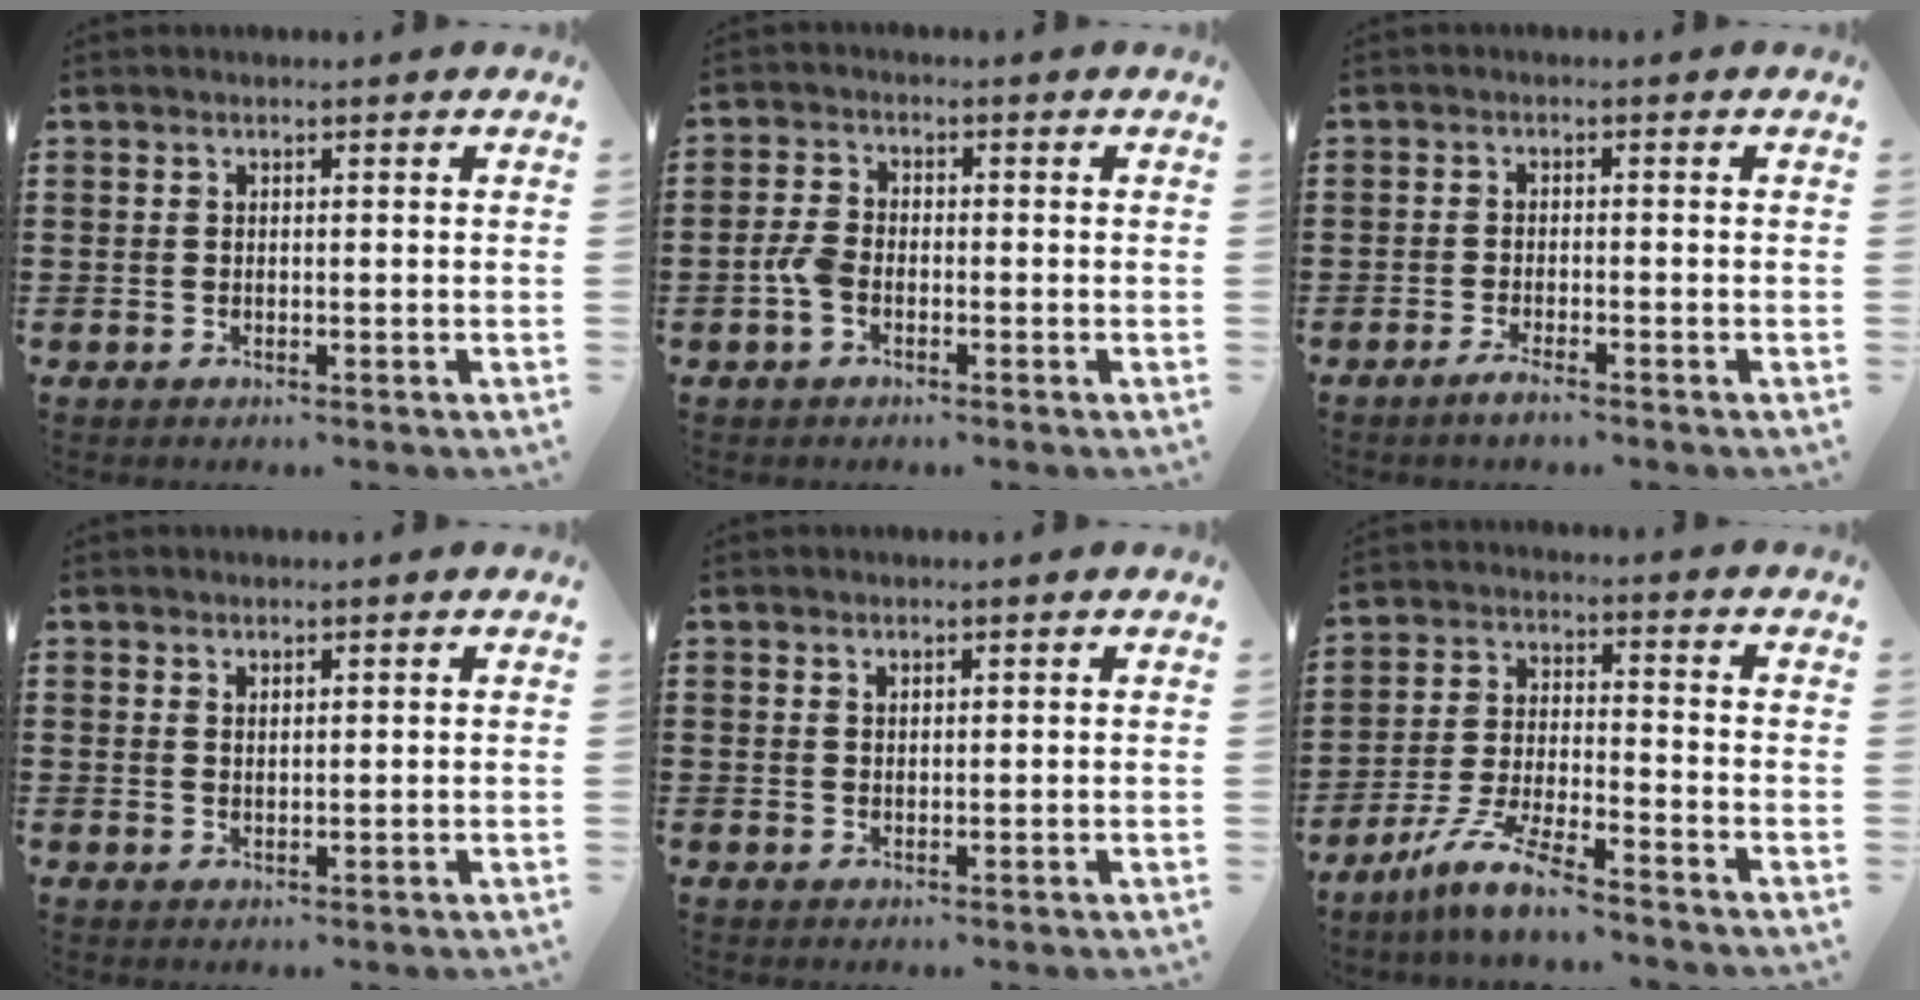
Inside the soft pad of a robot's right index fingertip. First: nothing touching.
{"total": 3.3, "force": [-1.2, 1.9, 2.4], "torque": [-0.064, -0.003, -0.026]}
{"total": 1.9, "force": [-1.6, 0.1, 1.0], "torque": [-0.018, 0.000, -0.028]}
{"total": 1.1, "force": [1.1, 0.3, 0.2], "torque": [-0.005, 0.001, 0.020]}
{"total": 0.9, "force": [0.8, 0.4, 0.1], "torque": [-0.003, 0.002, 0.016]}
{"total": 7.6, "force": [-6.5, 0.4, 4.0], "torque": [-0.104, -0.009, -0.132]}